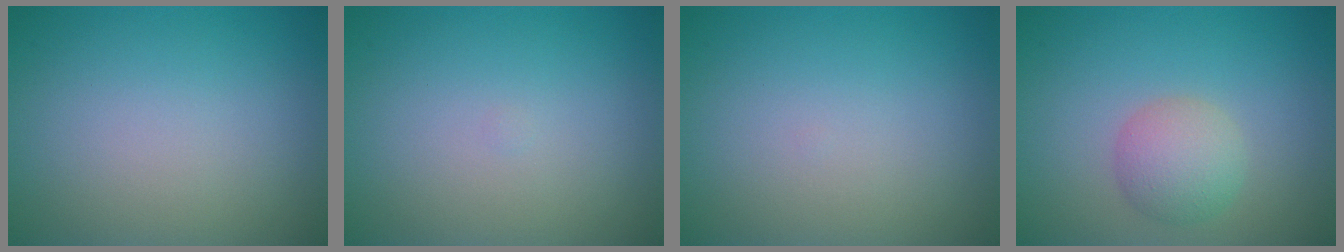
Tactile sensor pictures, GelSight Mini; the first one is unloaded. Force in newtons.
{"total": 0.0}
{"total": 0.0}
{"total": 3.1, "press": 3.1, "slide": 0.1}